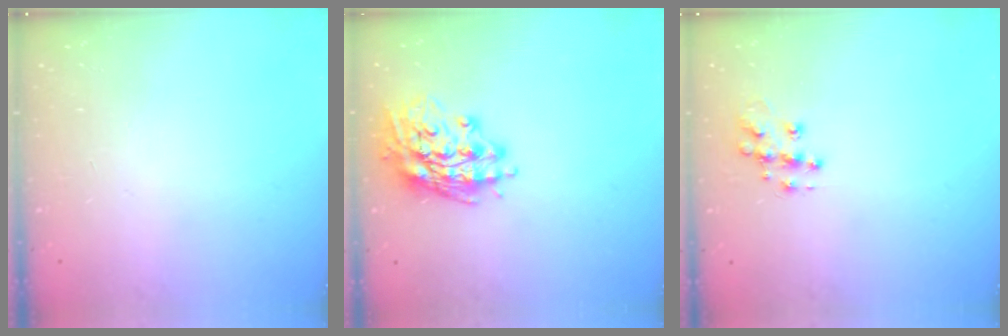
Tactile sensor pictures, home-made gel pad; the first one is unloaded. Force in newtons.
{"total": 16.1, "press": 15.9, "slide": 2.1}
{"total": 10.2, "press": 10.2, "slide": 0.7}